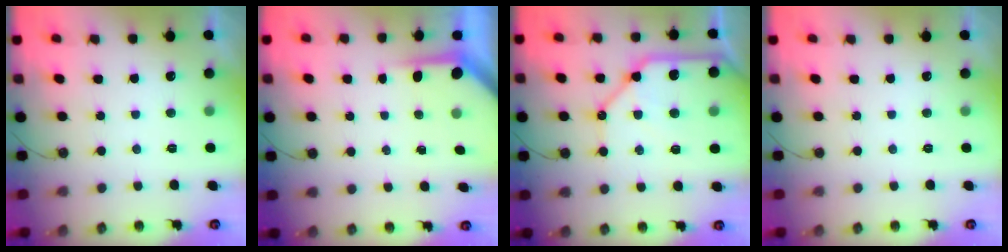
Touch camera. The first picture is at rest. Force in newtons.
{"total": 3.9, "press": 3.9, "slide": 0.4}
{"total": 17.9, "press": 17.8, "slide": 1.9}
{"total": 0.0}